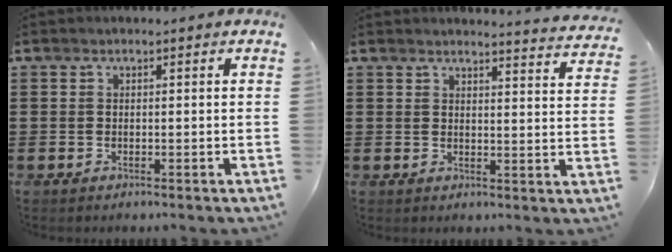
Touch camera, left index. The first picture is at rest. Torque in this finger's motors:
{"motor_torque": [1.08, -1.06, 0.01, 0.01]}